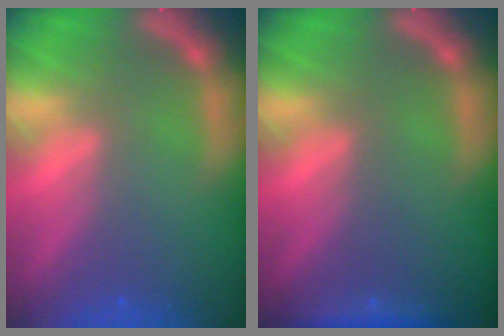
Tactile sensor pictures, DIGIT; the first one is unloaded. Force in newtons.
{"total": 1.4}